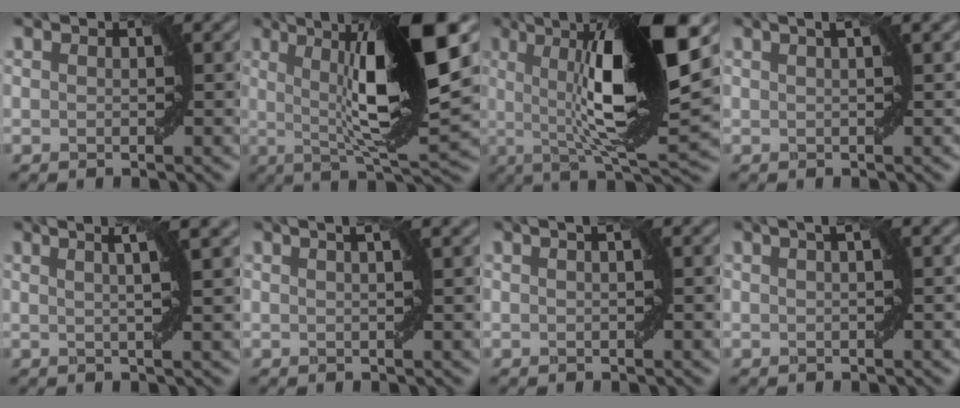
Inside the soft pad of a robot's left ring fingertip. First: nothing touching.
{"total": 13.7, "force": [2.6, 2.7, 13.2], "torque": [-0.197, 0.017, 0.040]}
{"total": 15.2, "force": [2.7, 3.4, 14.6], "torque": [-0.212, 0.009, 0.037]}
{"total": 2.9, "force": [1.4, 0.9, 2.4], "torque": [-0.017, 0.008, 0.002]}
{"total": 5.4, "force": [2.5, 1.5, 4.5], "torque": [-0.045, 0.026, 0.005]}
{"total": 3.4, "force": [1.7, 1.2, 2.7], "torque": [-0.015, 0.014, -0.004]}
{"total": 1.4, "force": [0.4, 0.3, 1.3], "torque": [-0.014, 0.003, 0.001]}
{"total": 2.1, "force": [0.7, 0.4, 1.9], "torque": [-0.025, 0.010, 0.006]}